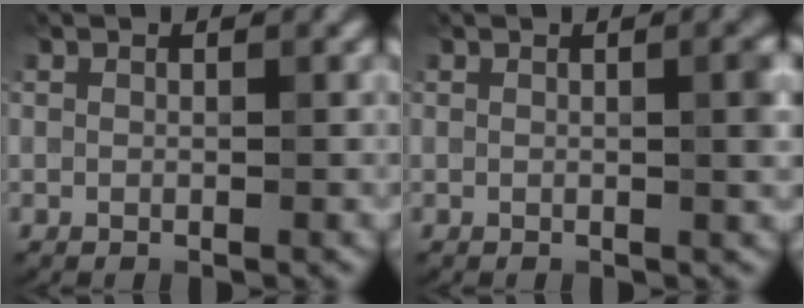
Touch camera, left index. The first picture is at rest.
{"total": 2.7, "force": [0.2, 0.8, 2.6], "torque": [-0.028, 0.009, 0.003]}